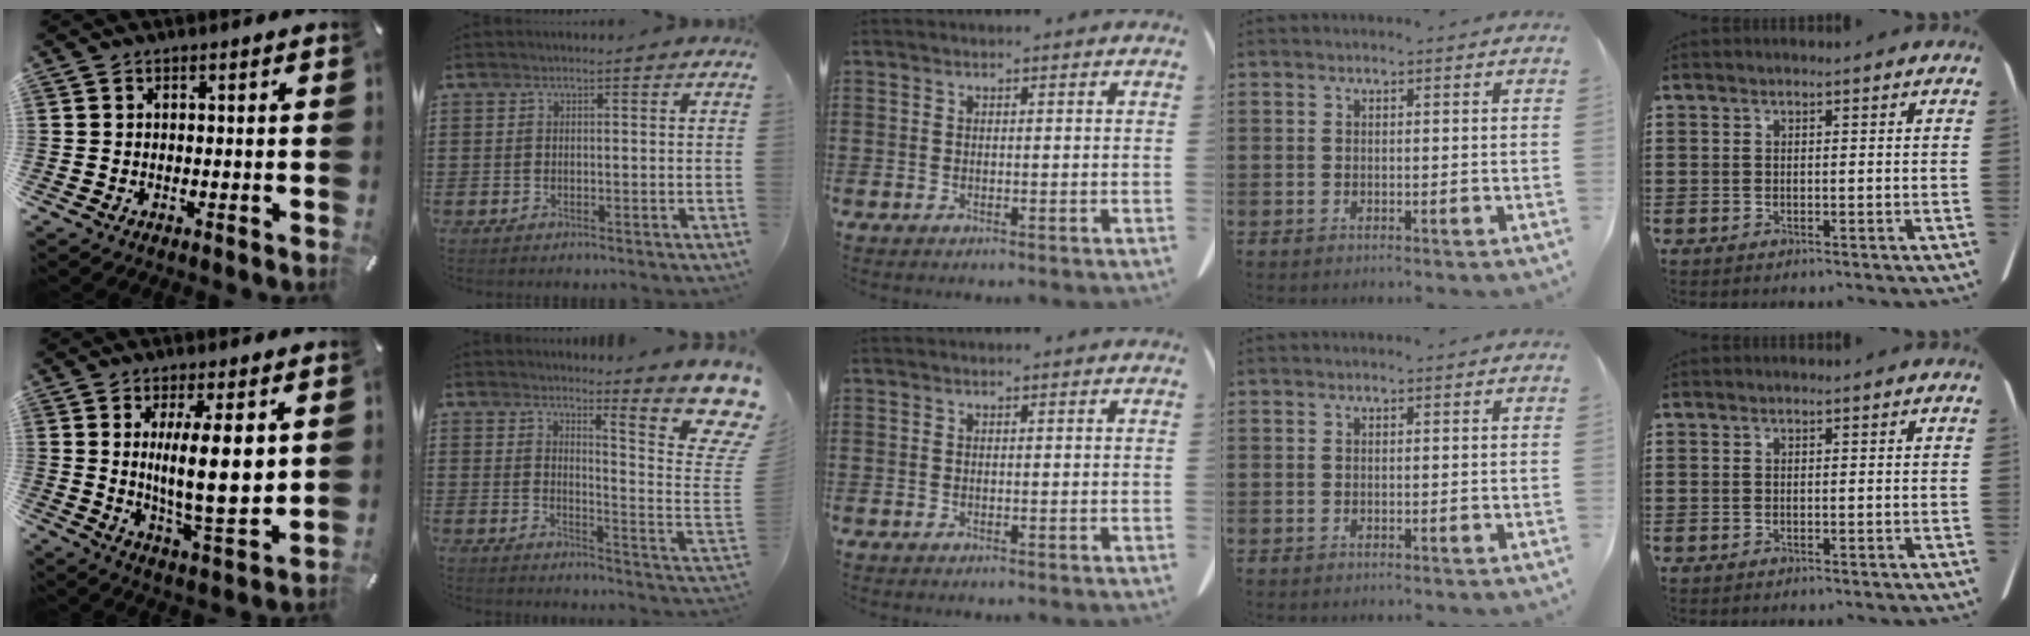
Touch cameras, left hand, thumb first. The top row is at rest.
{"thumb": {"total": 14.3, "force": [3.0, 3.9, 13.4], "torque": [-0.225, -0.023, 0.042]}, "index": {"total": 10.2, "force": [7.2, 1.1, 7.1], "torque": [-0.102, -0.069, 0.117]}}